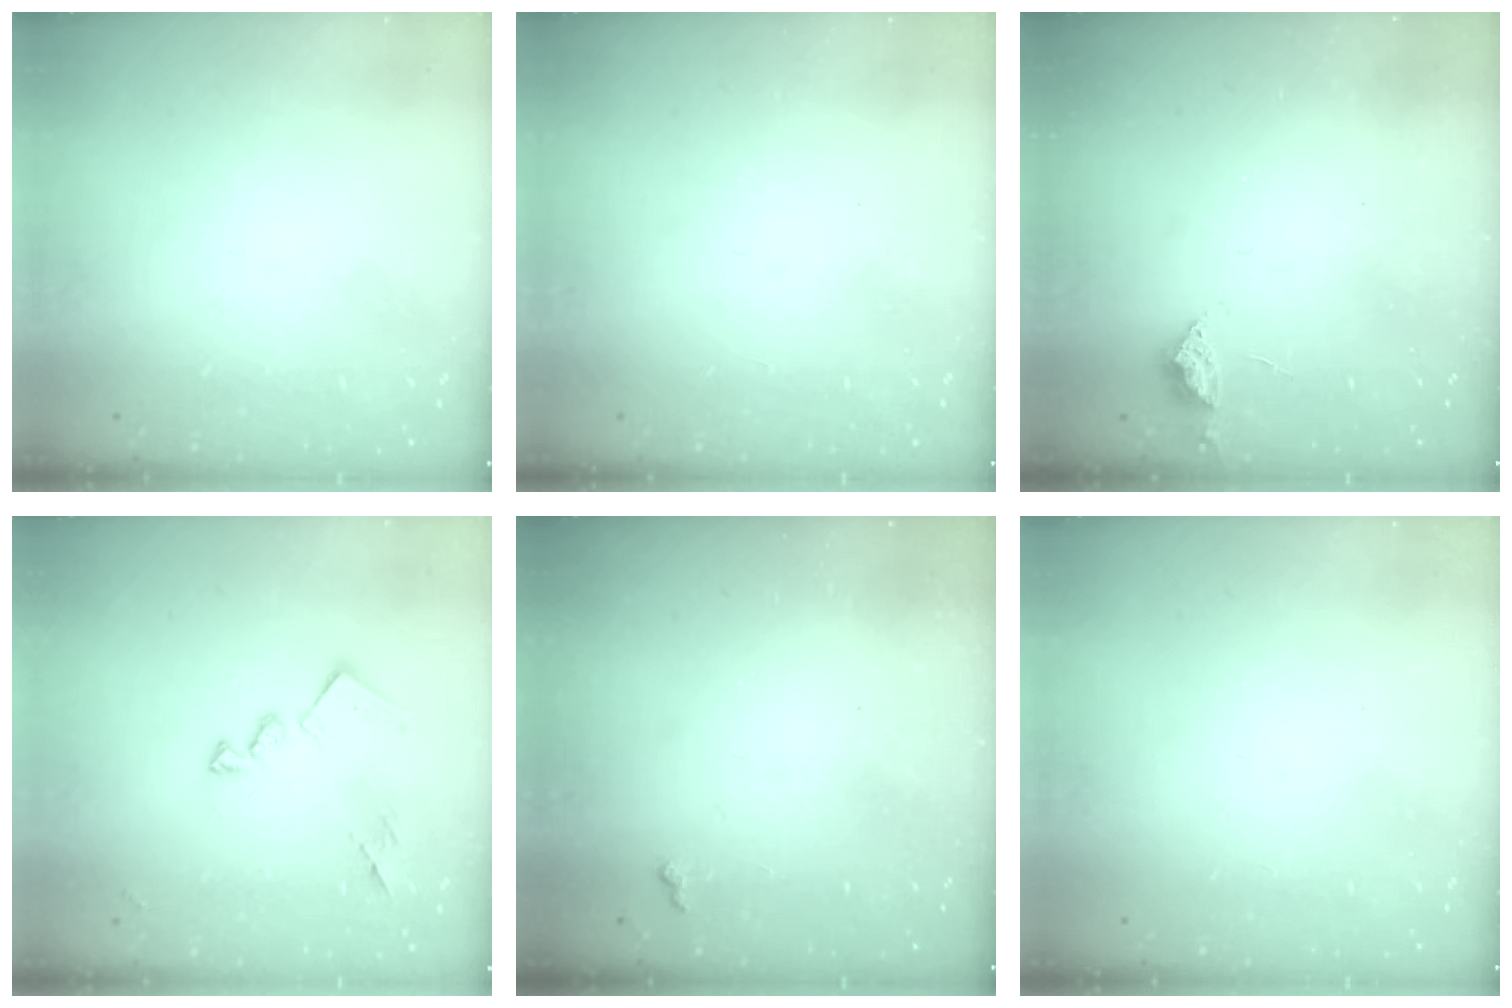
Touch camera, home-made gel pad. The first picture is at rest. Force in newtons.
{"total": 1.5, "press": 1.2, "slide": 0.8}
{"total": 3.9, "press": 3.8, "slide": 0.7}
{"total": 12.6, "press": 12.6, "slide": 0.5}
{"total": 5.0, "press": 5.0, "slide": 0.7}
{"total": 0.0}